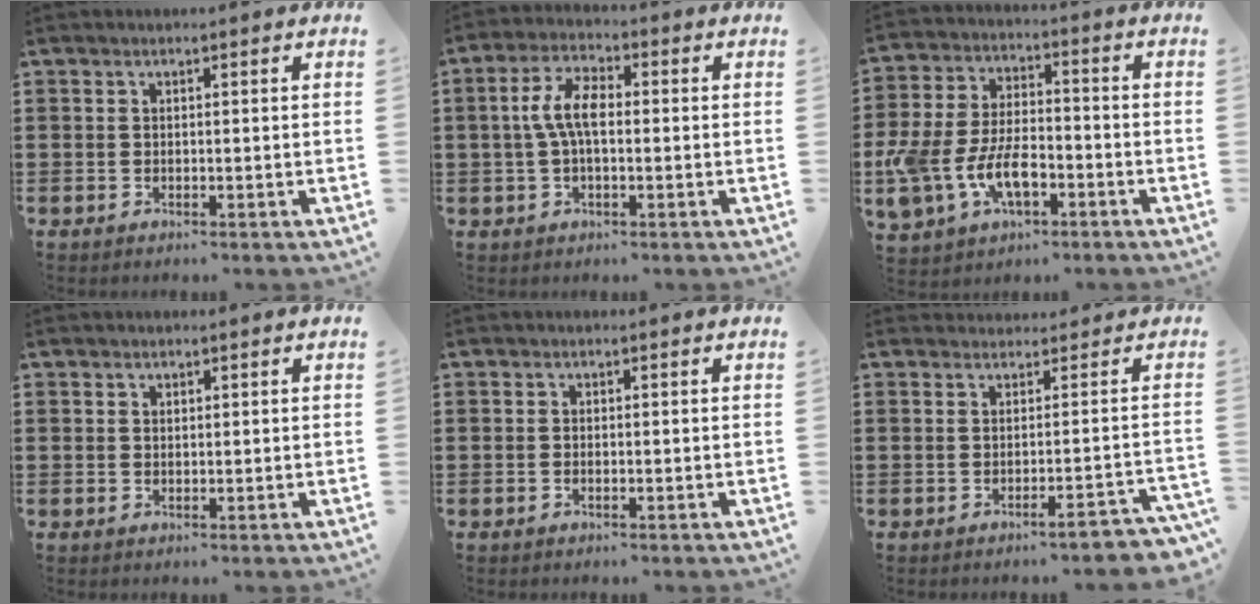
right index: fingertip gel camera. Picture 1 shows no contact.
{"total": 6.2, "force": [0.0, 2.6, 5.6], "torque": [-0.123, 0.003, -0.007]}
{"total": 10.0, "force": [-3.9, 5.5, 7.3], "torque": [-0.176, -0.001, -0.074]}
{"total": 0.9, "force": [0.8, 0.4, 0.0], "torque": [0.000, 0.002, 0.017]}
{"total": 0.0}
{"total": 1.1, "force": [-0.2, 0.4, 1.0], "torque": [-0.013, -0.001, -0.002]}